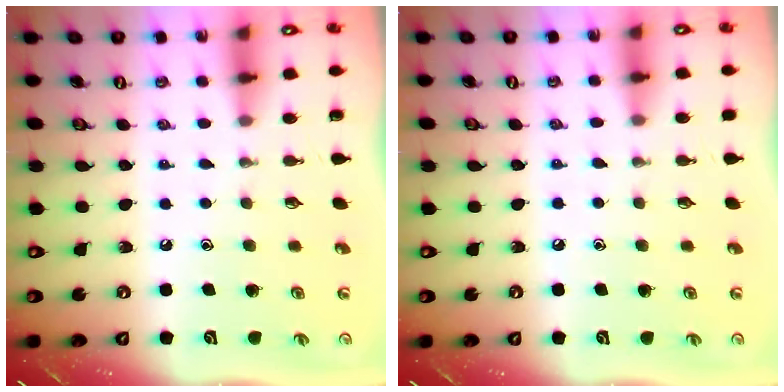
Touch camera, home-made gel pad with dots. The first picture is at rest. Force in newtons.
{"total": 2.9, "press": 2.9, "slide": 0.4}